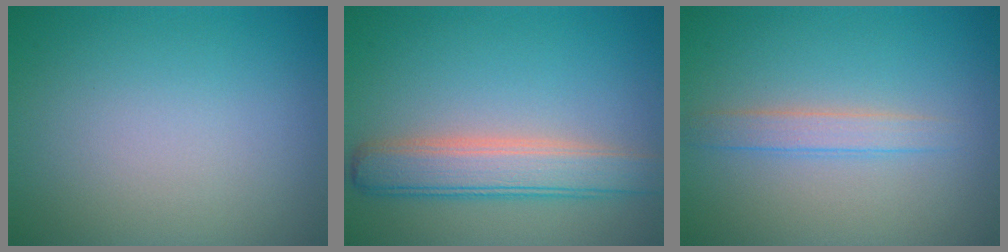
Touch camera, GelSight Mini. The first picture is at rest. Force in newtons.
{"total": 4.6, "press": 4.5, "slide": 0.2}
{"total": 1.8, "press": 1.8, "slide": 0.1}